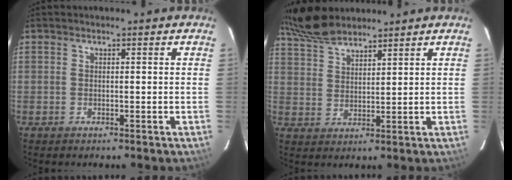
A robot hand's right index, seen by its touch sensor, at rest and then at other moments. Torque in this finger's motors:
{"motor_torque": [0.70, 0.73, 0.20, 0.03]}